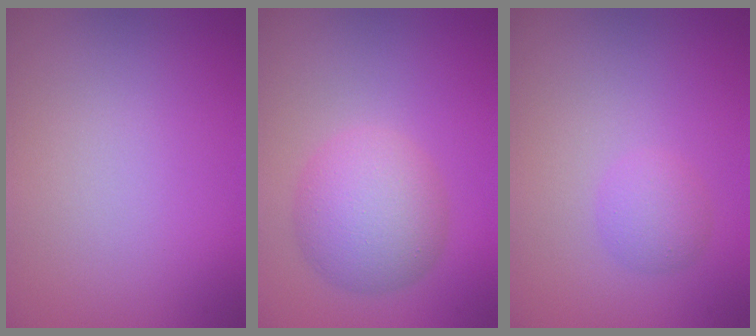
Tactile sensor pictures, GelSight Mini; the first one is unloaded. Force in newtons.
{"total": 5.3, "press": 5.3, "slide": 0.2}
{"total": 1.7, "press": 1.7, "slide": 0.0}